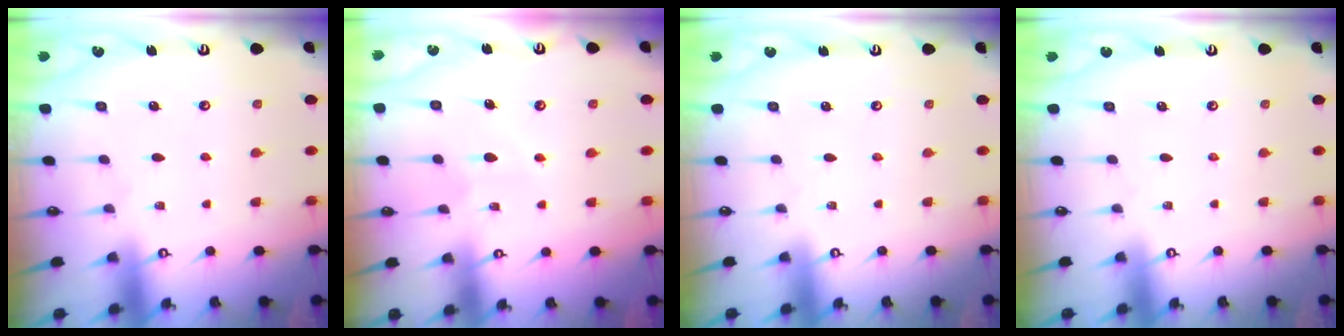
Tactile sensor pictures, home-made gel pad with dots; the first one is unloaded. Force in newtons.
{"total": 5.9, "press": 5.9, "slide": 0.3}
{"total": 0.0}
{"total": 0.0}